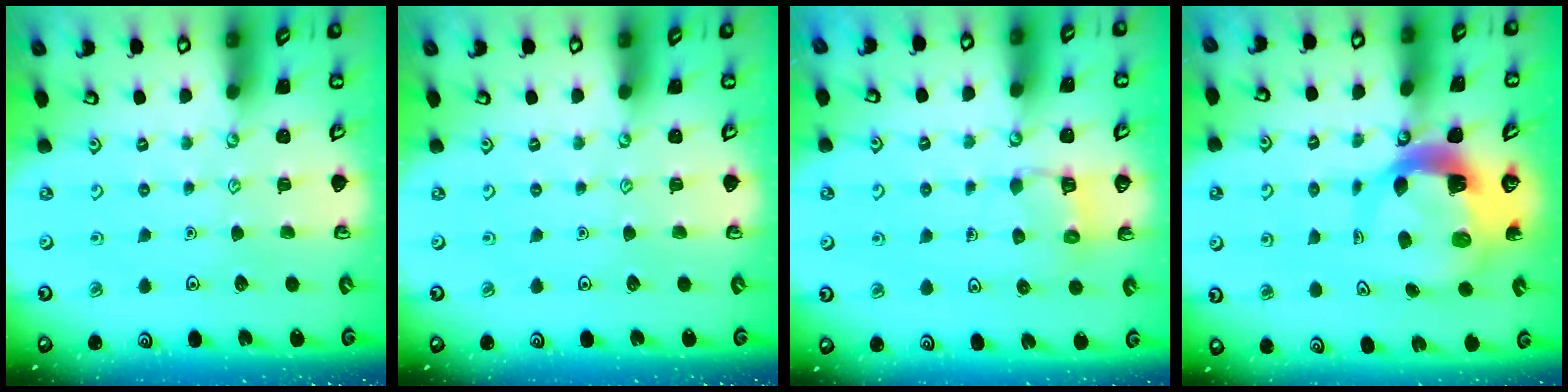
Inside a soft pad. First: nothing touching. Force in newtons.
{"total": 0.0}
{"total": 7.7, "press": 7.7, "slide": 0.2}
{"total": 8.7, "press": 8.5, "slide": 1.4}